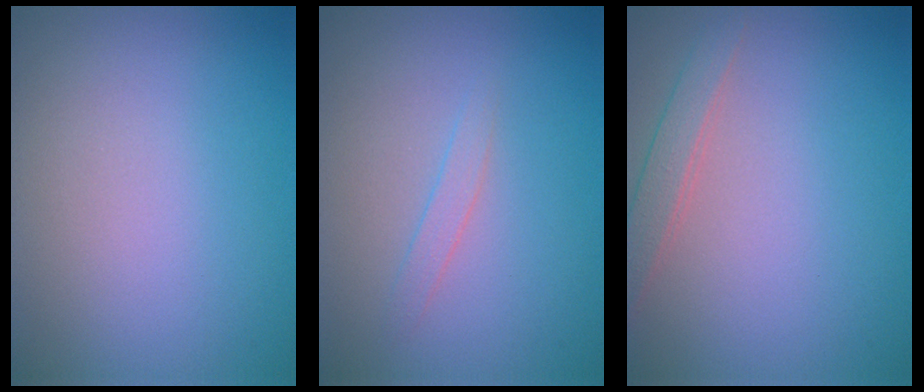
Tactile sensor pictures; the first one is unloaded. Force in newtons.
{"total": 1.0, "press": 1.0, "slide": 0.1}
{"total": 1.8, "press": 1.8, "slide": 0.1}